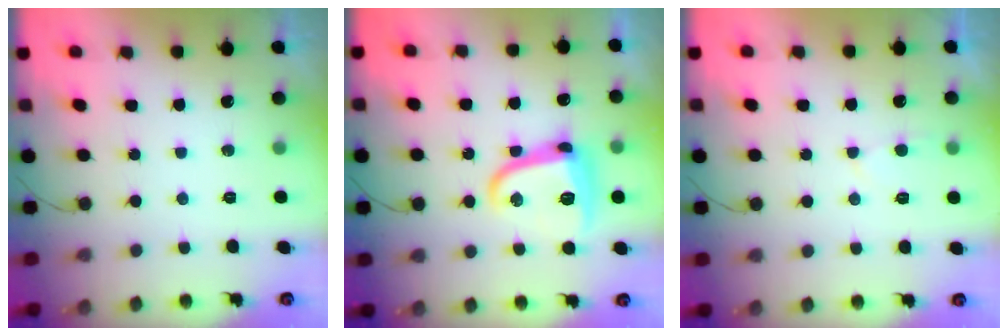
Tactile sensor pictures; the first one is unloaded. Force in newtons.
{"total": 13.7, "press": 13.7, "slide": 0.8}
{"total": 4.9, "press": 4.9, "slide": 0.3}